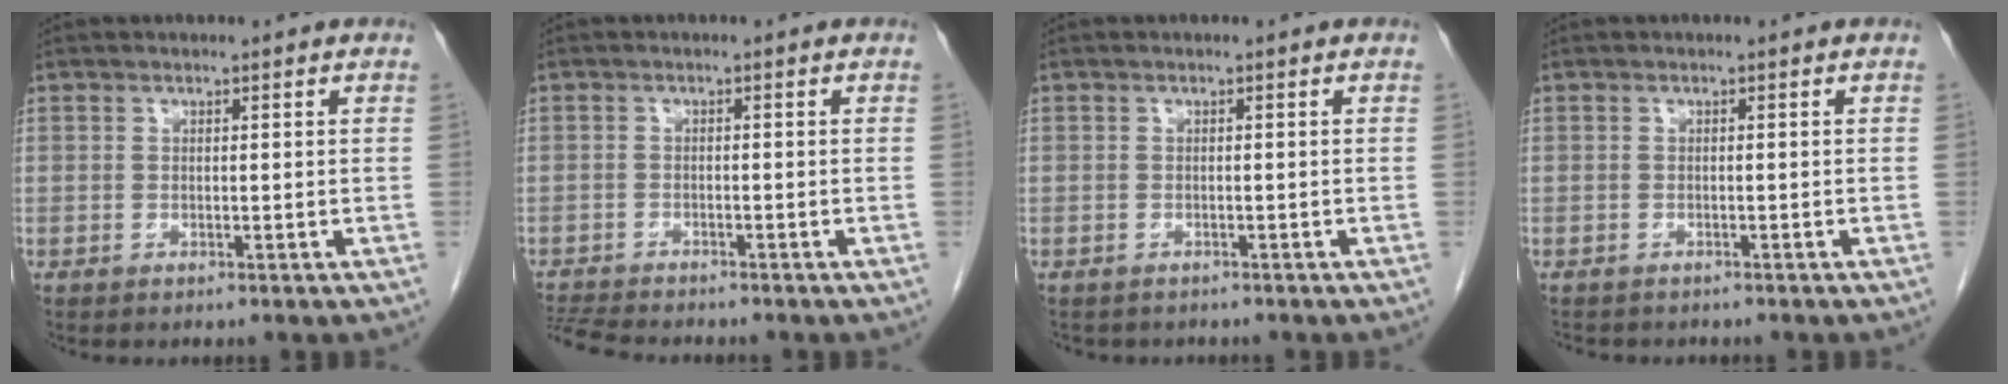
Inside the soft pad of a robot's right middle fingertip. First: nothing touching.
{"total": 6.2, "force": [-5.8, 0.3, 2.0], "torque": [-0.040, -0.018, -0.099]}
{"total": 2.8, "force": [-2.4, 1.2, 0.6], "torque": [-0.018, -0.004, -0.029]}
{"total": 3.8, "force": [-3.3, 1.4, 1.2], "torque": [-0.024, -0.007, -0.041]}